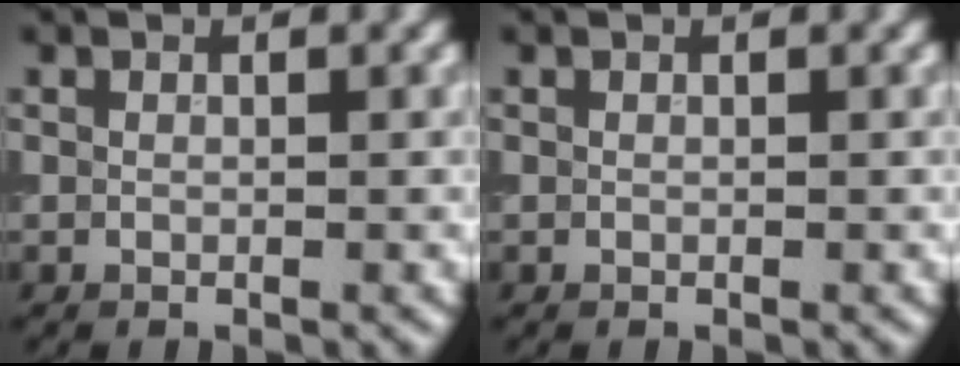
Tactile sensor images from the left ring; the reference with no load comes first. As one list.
[{"total": 0.0}]